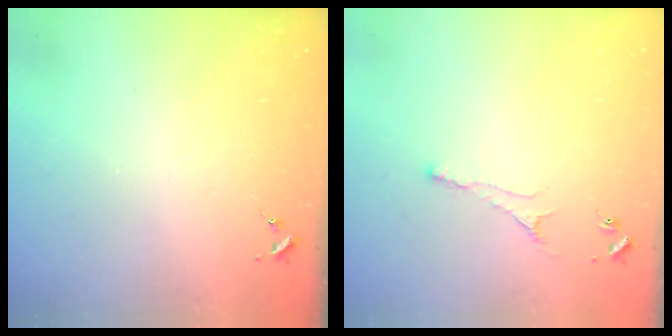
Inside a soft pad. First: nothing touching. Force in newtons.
{"total": 3.5, "press": 3.4, "slide": 0.6}